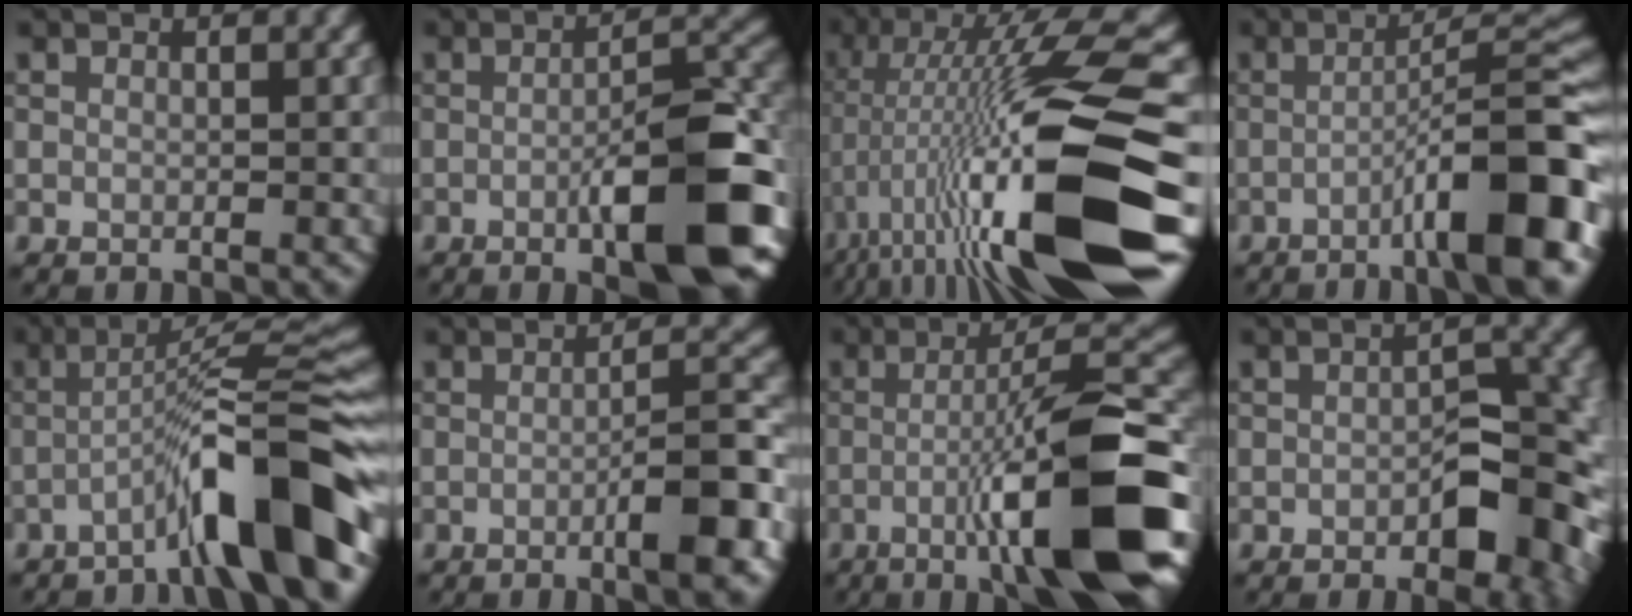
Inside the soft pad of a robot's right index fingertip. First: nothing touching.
{"total": 9.0, "force": [-3.1, 2.0, 8.2], "torque": [-0.113, 0.012, -0.054]}
{"total": 17.0, "force": [-4.2, 2.9, 16.2], "torque": [-0.280, 0.014, -0.064]}
{"total": 10.5, "force": [-4.2, 1.7, 9.4], "torque": [-0.119, 0.023, -0.069]}
{"total": 9.8, "force": [-4.9, 1.2, 8.4], "torque": [-0.119, 0.027, -0.087]}
{"total": 6.2, "force": [-2.1, 1.0, 5.8], "torque": [-0.076, 0.015, -0.037]}
{"total": 13.3, "force": [-4.2, 2.1, 12.4], "torque": [-0.180, 0.011, -0.066]}
{"total": 6.8, "force": [-2.2, 3.1, 5.7], "torque": [-0.064, 0.007, -0.033]}